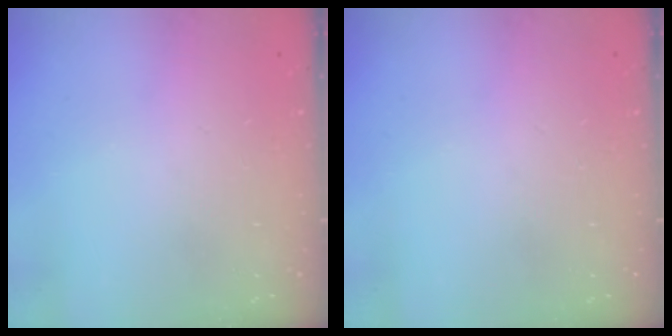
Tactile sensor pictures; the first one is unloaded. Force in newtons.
{"total": 0.0}